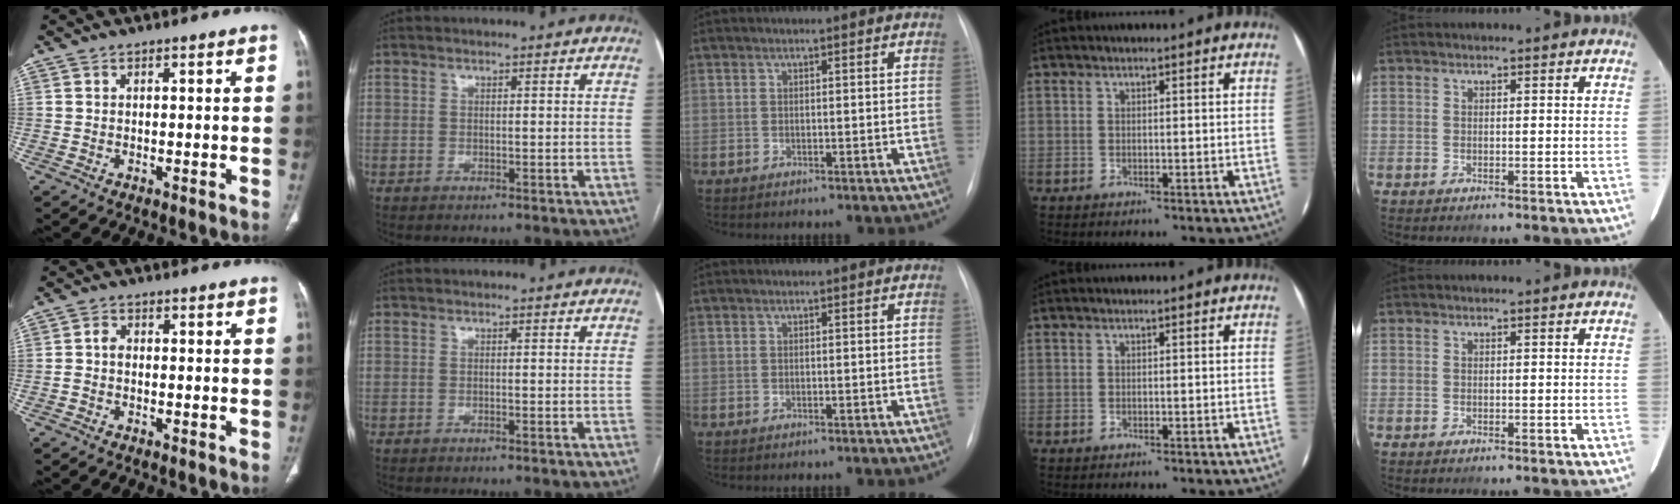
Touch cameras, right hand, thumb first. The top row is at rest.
{"thumb": {"total": 1.8, "force": [-0.3, 1.2, 1.3], "torque": [-0.019, 0.006, -0.010]}}